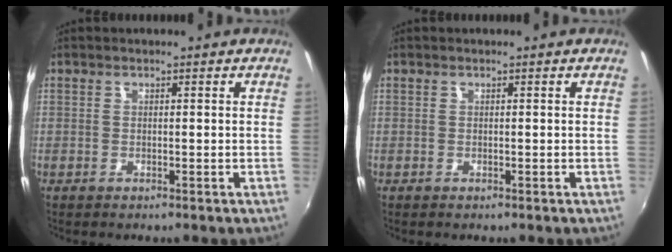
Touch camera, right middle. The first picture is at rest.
{"total": 0.0}